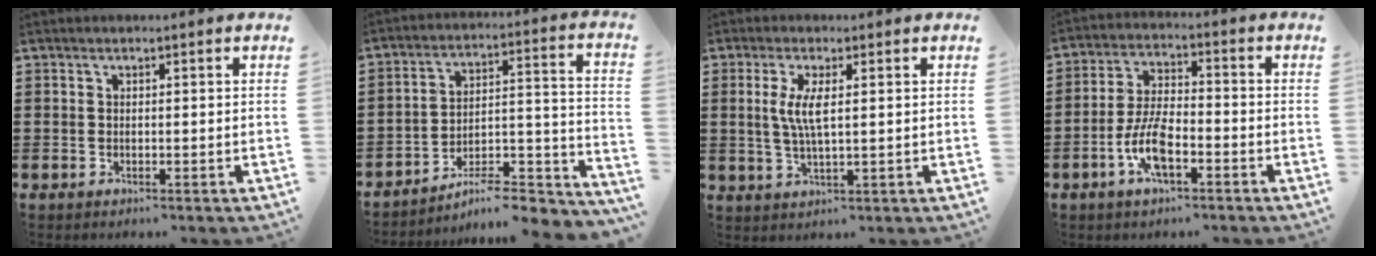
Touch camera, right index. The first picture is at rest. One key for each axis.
{"total": 6.7, "fx": -6.1, "fy": 0.8, "fz": 2.6, "tx": -0.034, "ty": -0.007, "tz": -0.120}
{"total": 4.9, "fx": 0.9, "fy": 1.0, "fz": 4.7, "tx": -0.100, "ty": -0.002, "tz": 0.012}
{"total": 7.6, "fx": -3.2, "fy": 2.6, "fz": 6.3, "tx": -0.146, "ty": -0.008, "tz": -0.064}